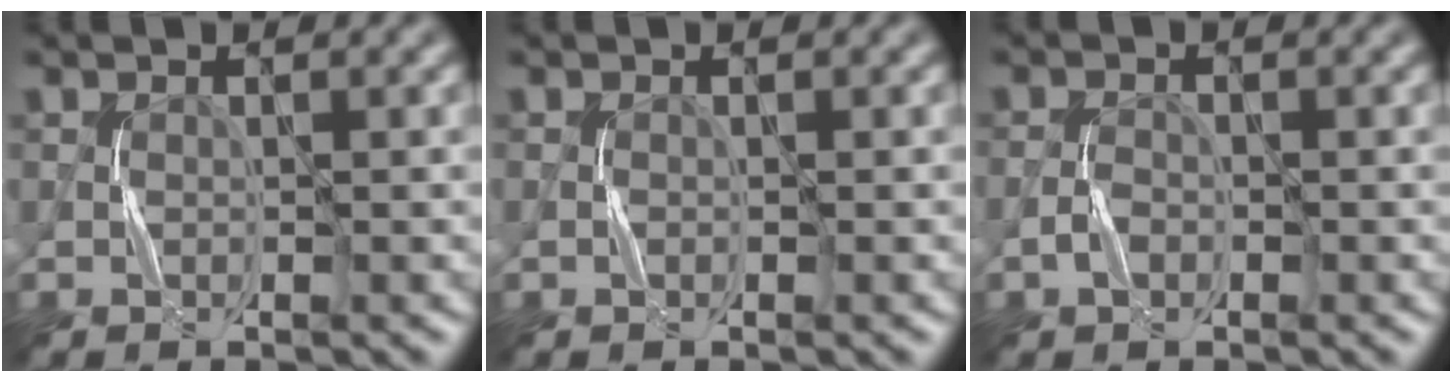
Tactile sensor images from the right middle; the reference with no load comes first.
{"total": 0.0}
{"total": 1.0, "force": [-0.7, 0.5, 0.5], "torque": [-0.013, 0.004, -0.015]}